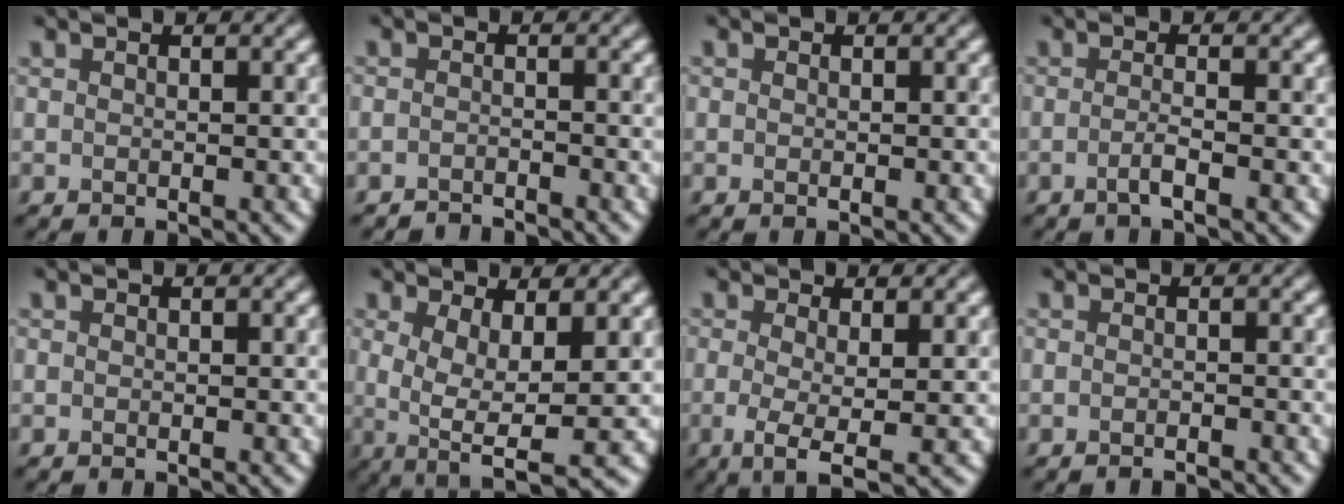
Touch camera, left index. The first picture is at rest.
{"total": 1.7, "force": [-1.7, 0.0, -0.2], "torque": [0.008, -0.001, -0.032]}
{"total": 0.0}
{"total": 1.6, "force": [-0.7, 0.4, 1.3], "torque": [-0.018, 0.009, -0.018]}
{"total": 0.0}
{"total": 6.2, "force": [-0.2, 2.4, 5.7], "torque": [-0.105, -0.011, 0.006]}
{"total": 3.5, "force": [-0.8, 1.1, 3.3], "torque": [-0.064, -0.004, -0.013]}
{"total": 1.1, "force": [-1.1, 0.1, 0.2], "torque": [0.004, 0.002, -0.018]}